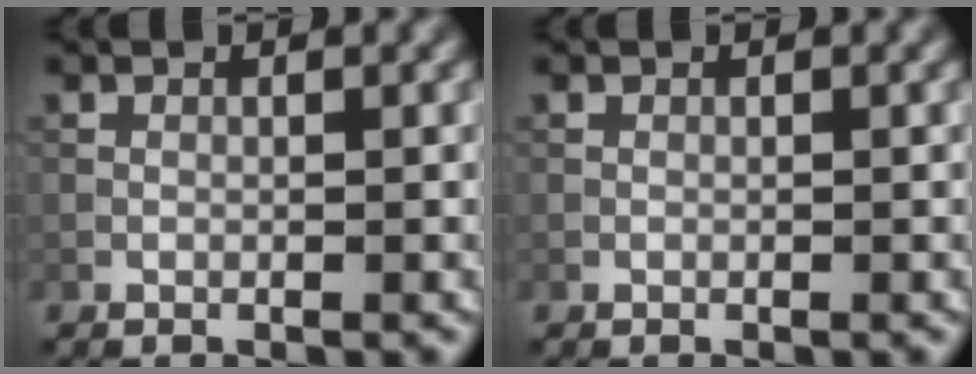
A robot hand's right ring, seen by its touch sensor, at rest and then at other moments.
{"total": 0.0}